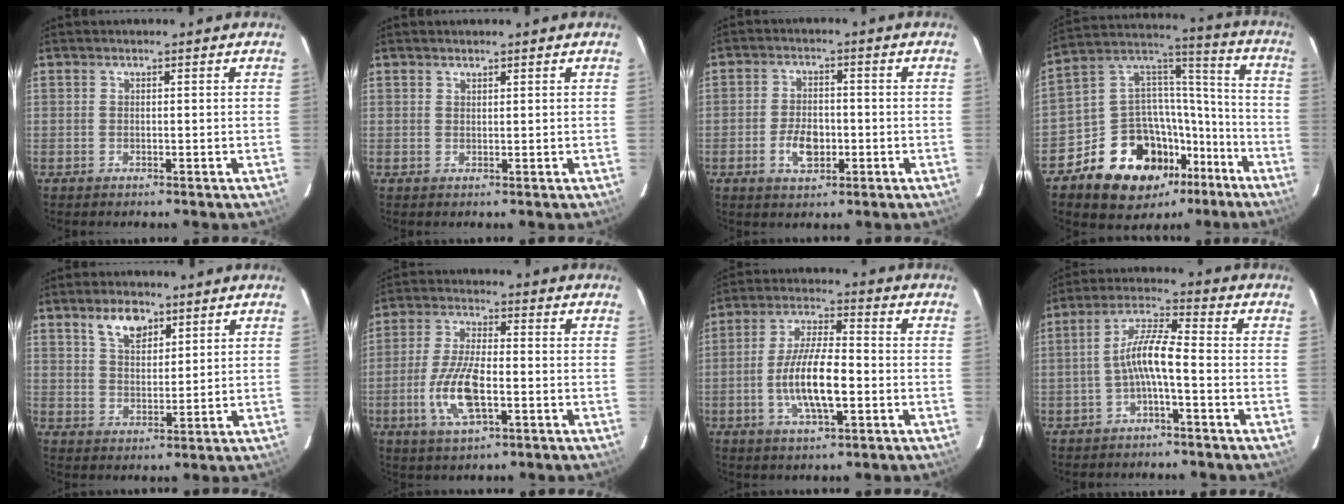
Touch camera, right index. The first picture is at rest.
{"total": 0.7, "force": [0.6, 0.3, 0.0], "torque": [-0.002, 0.001, 0.013]}
{"total": 6.1, "force": [-2.0, 3.6, 4.5], "torque": [-0.091, 0.003, -0.031]}
{"total": 20.1, "force": [-12.0, 13.6, 8.5], "torque": [-0.175, 0.070, -0.170]}
{"total": 6.2, "force": [3.9, 3.2, 3.6], "torque": [-0.059, 0.005, 0.073]}
{"total": 10.7, "force": [-3.2, 3.7, 9.5], "torque": [-0.199, -0.004, -0.062]}
{"total": 11.2, "force": [-2.7, 3.2, 10.4], "torque": [-0.205, -0.001, -0.050]}
{"total": 6.7, "force": [-2.3, 0.8, 6.2], "torque": [-0.136, 0.017, -0.044]}